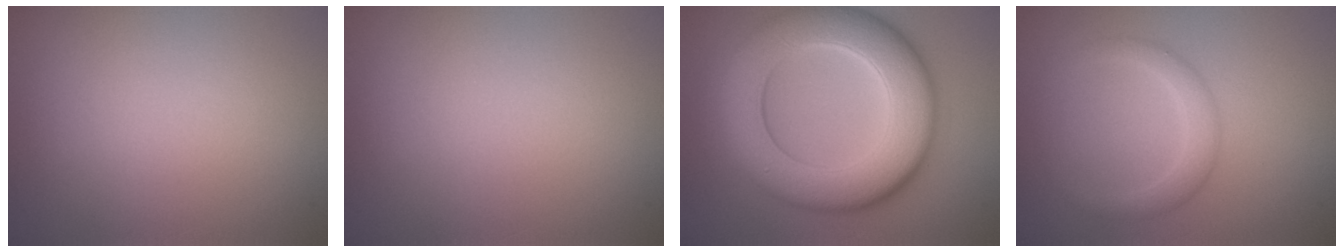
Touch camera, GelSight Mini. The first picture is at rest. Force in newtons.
{"total": 0.0}
{"total": 10.7, "press": 10.7, "slide": 0.6}
{"total": 2.0, "press": 2.0, "slide": 0.1}